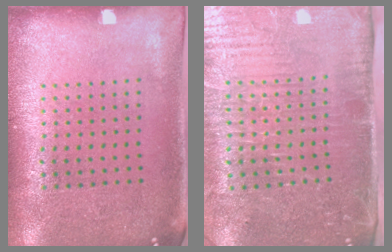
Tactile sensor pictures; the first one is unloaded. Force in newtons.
{"total": 5.0, "press": 4.5, "slide": 2.4}